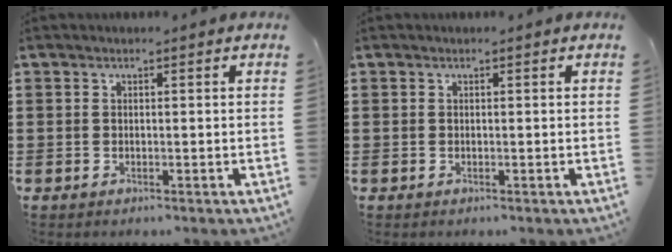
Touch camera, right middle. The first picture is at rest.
{"total": 0.0}